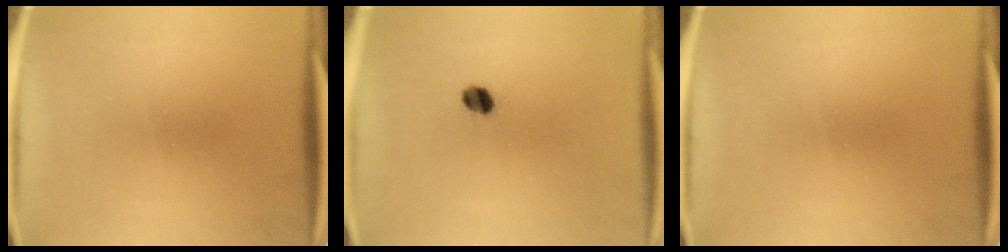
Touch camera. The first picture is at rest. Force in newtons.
{"total": 3.2}
{"total": 0.0}